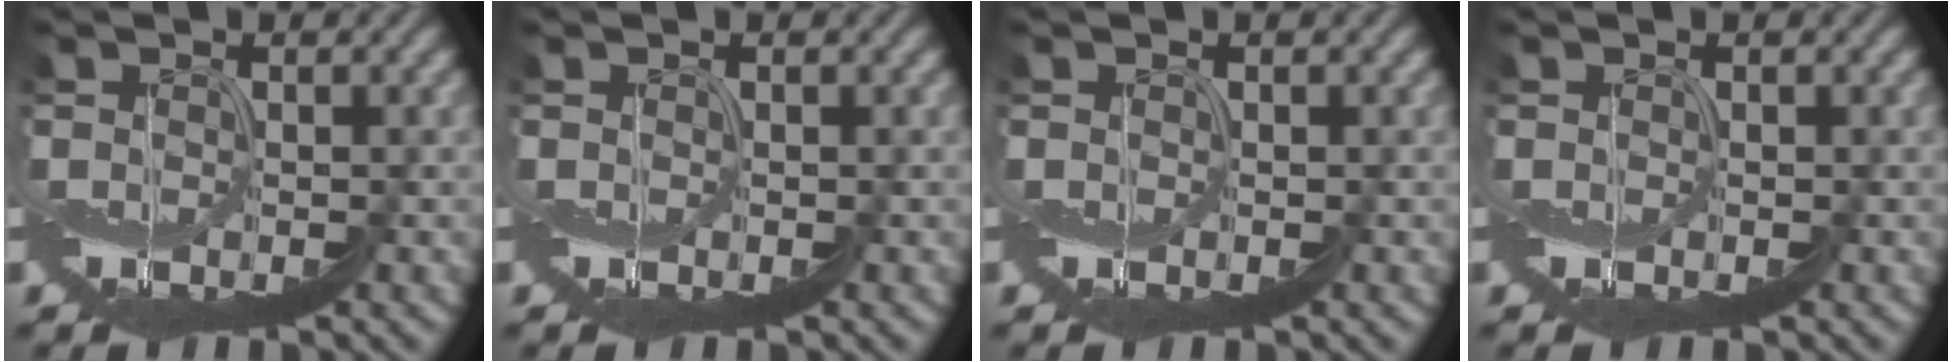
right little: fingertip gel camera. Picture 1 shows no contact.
{"total": 0.0}
{"total": 0.0}
{"total": 0.0}